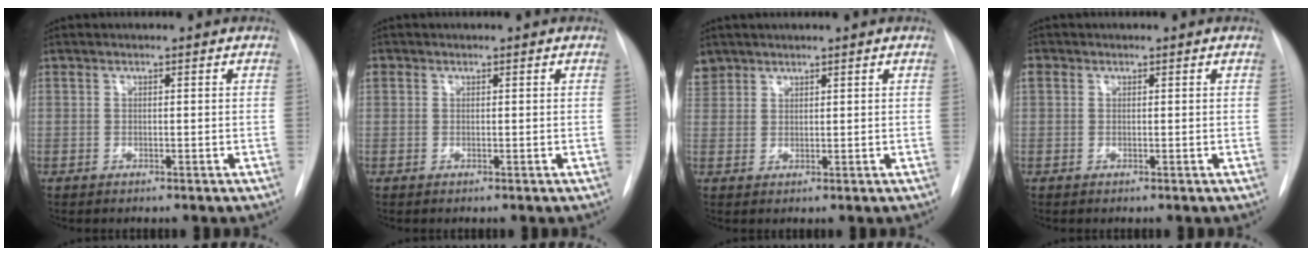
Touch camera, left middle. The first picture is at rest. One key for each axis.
{"total": 1.1, "fx": 0.4, "fy": 1.0, "fz": 0.3, "tx": -0.004, "ty": 0.015, "tz": 0.008}
{"total": 3.6, "fx": 2.8, "fy": 2.2, "fz": 0.1, "tx": 0.000, "ty": 0.012, "tz": 0.058}
{"total": 1.5, "fx": 0.6, "fy": 1.3, "fz": 0.5, "tx": -0.013, "ty": 0.018, "tz": 0.012}